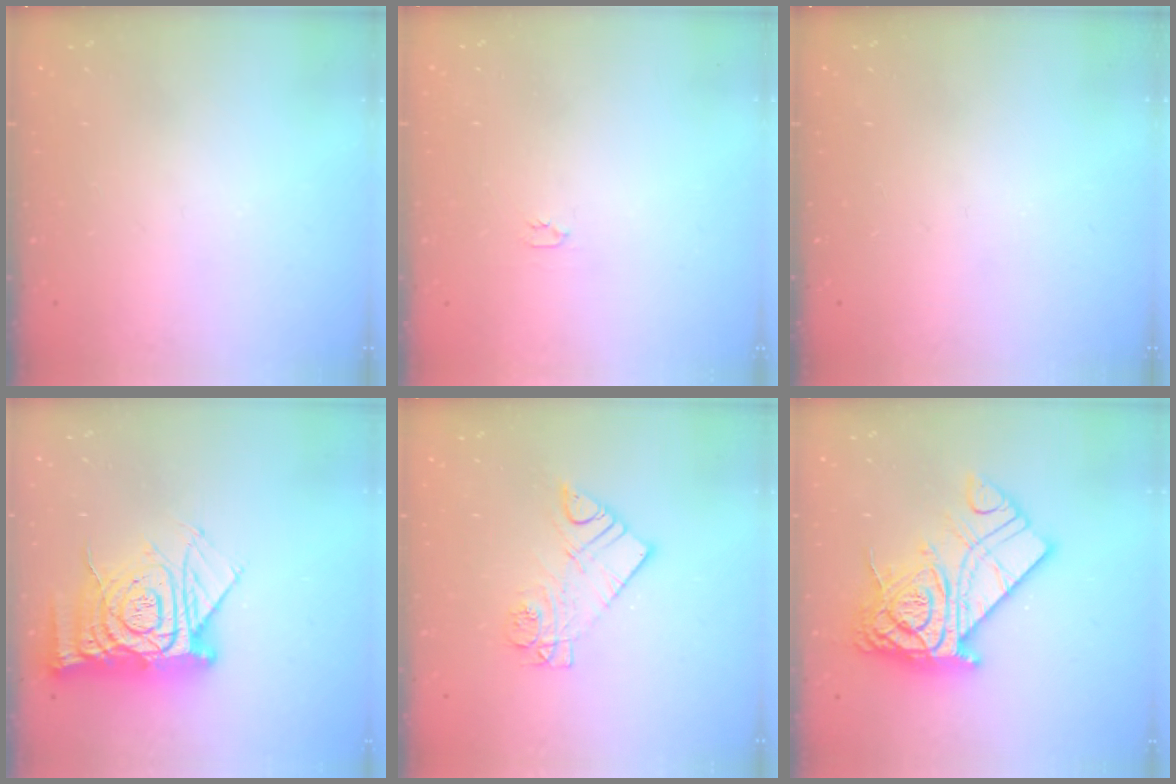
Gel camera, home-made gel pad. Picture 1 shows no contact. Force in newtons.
{"total": 2.0, "press": 2.0, "slide": 0.3}
{"total": 0.0}
{"total": 17.2, "press": 17.2, "slide": 1.7}
{"total": 9.9, "press": 9.9, "slide": 0.7}
{"total": 19.9, "press": 19.8, "slide": 2.2}